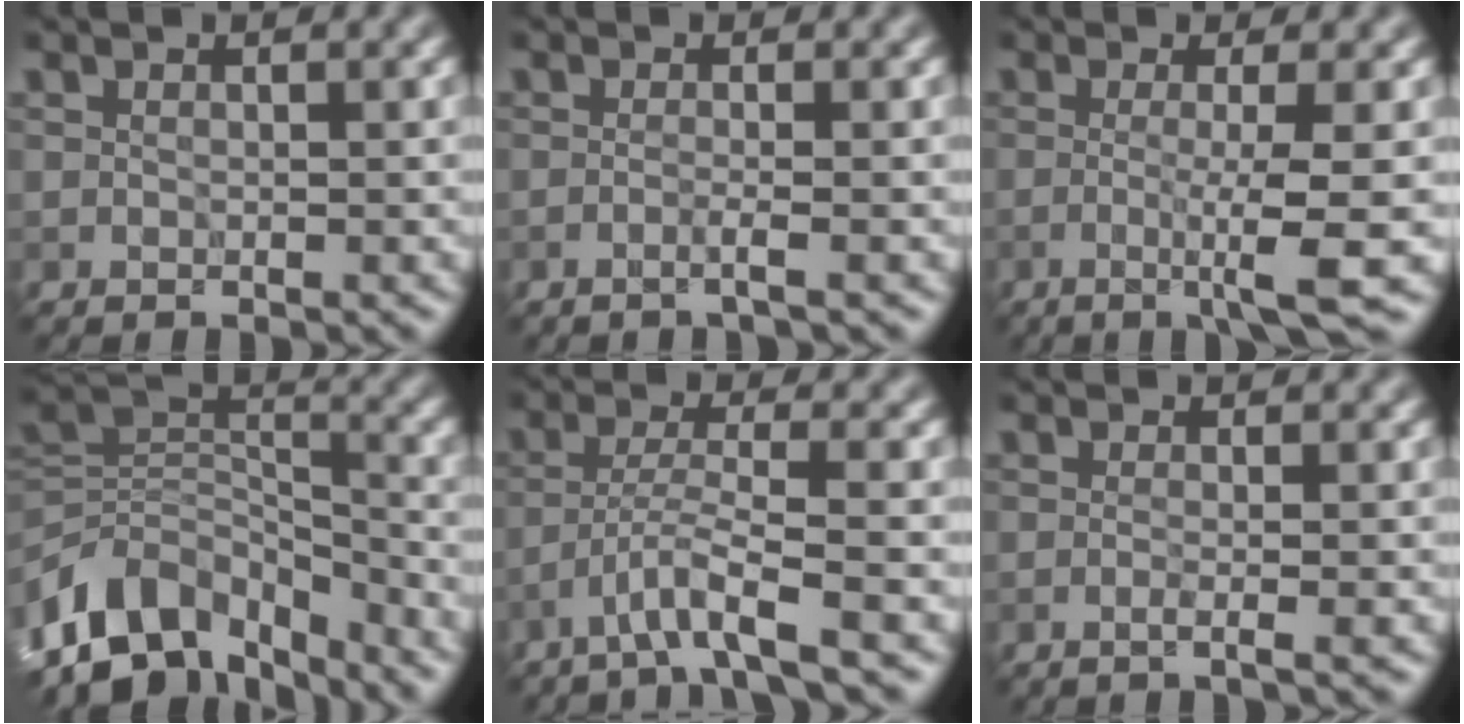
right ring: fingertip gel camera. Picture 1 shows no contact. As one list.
[{"total": 1.2, "force": [-0.5, 0.2, 1.0], "torque": [-0.012, 0.000, -0.018]}, {"total": 4.7, "force": [-1.2, 0.5, 4.5], "torque": [-0.073, -0.003, -0.030]}, {"total": 10.2, "force": [-6.2, 6.2, 5.3], "torque": [-0.093, 0.009, -0.124]}, {"total": 3.7, "force": [-2.3, 0.0, 2.8], "torque": [-0.051, 0.013, -0.056]}, {"total": 1.9, "force": [-0.1, 0.9, 1.7], "torque": [-0.003, 0.001, -0.019]}]